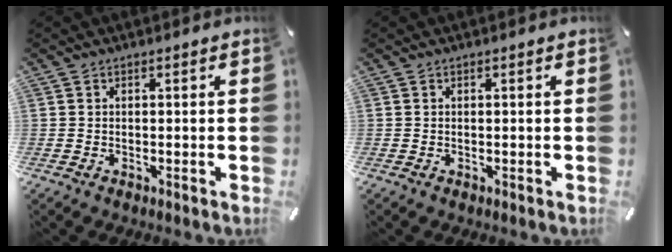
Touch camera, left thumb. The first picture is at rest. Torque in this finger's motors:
{"motor_torque": [-0.11, -0.04, -0.02, 0.01, 0.00]}